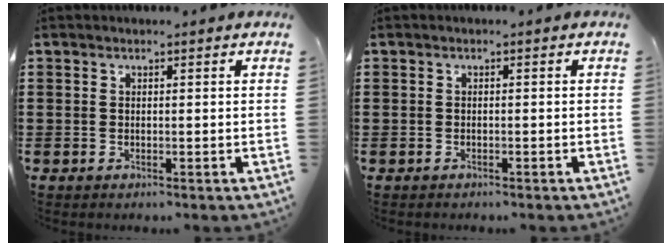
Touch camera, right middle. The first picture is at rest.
{"total": 0.5, "force": [-0.5, 0.2, 0.0], "torque": [-0.002, 0.002, -0.011]}